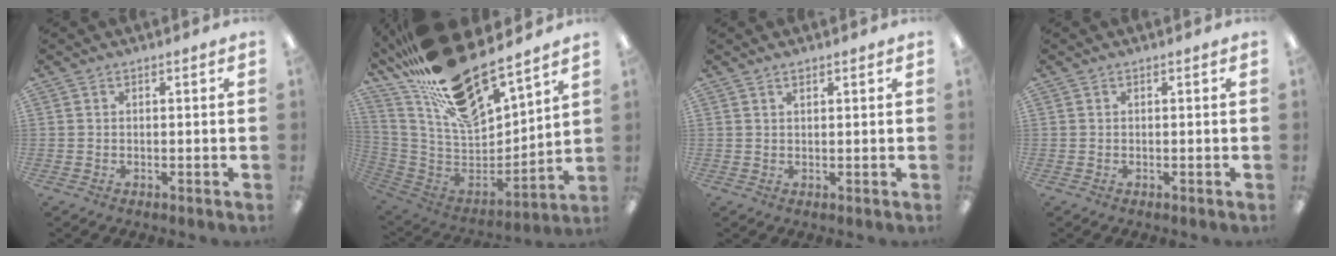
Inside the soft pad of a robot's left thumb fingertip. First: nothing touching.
{"total": 23.8, "force": [18.9, 7.1, 12.6], "torque": [-0.228, -0.130, 0.328]}
{"total": 1.1, "force": [1.0, 0.3, 0.5], "torque": [-0.012, 0.001, 0.018]}
{"total": 0.0}